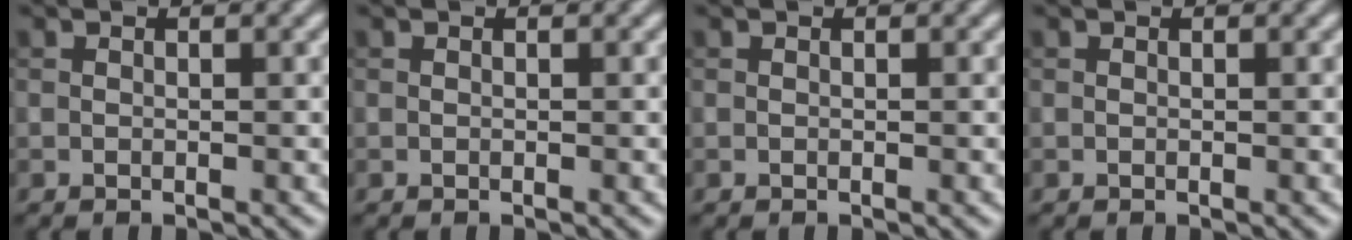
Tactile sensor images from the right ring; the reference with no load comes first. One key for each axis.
{"total": 0.0}
{"total": 0.0}
{"total": 0.0}